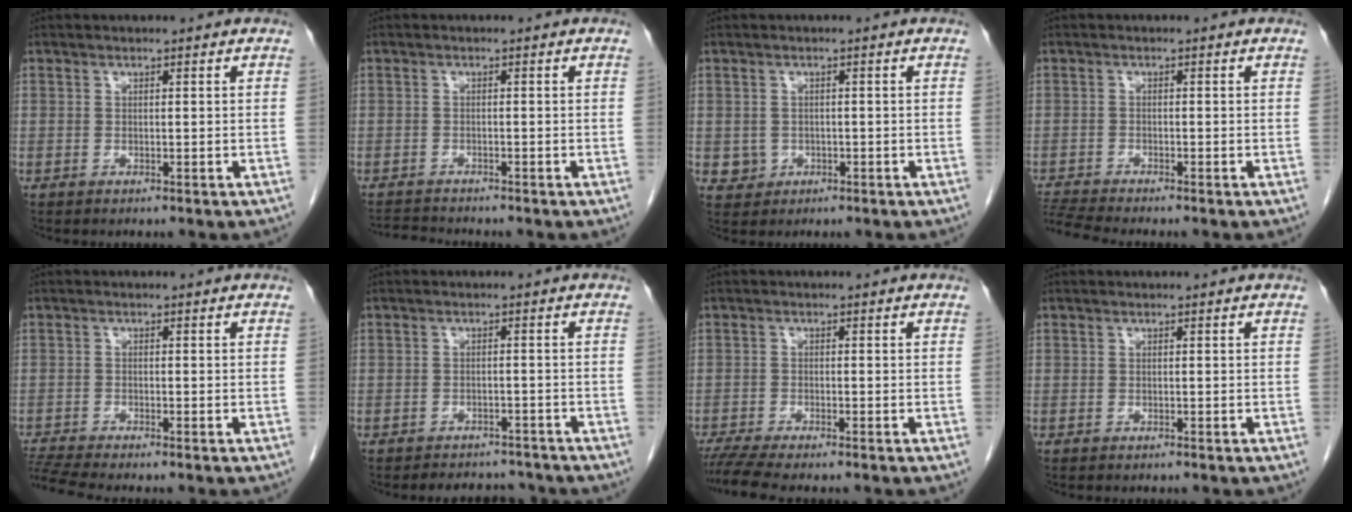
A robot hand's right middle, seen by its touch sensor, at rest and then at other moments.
{"total": 3.0, "force": [-3.0, -0.1, 0.3], "torque": [-0.006, -0.017, -0.052]}
{"total": 2.3, "force": [-0.4, 2.2, 0.4], "torque": [-0.003, 0.005, 0.001]}
{"total": 4.4, "force": [-4.1, -1.1, 0.9], "torque": [-0.026, -0.018, -0.077]}
{"total": 4.2, "force": [-3.8, -1.1, 1.2], "torque": [-0.034, -0.015, -0.073]}
{"total": 5.4, "force": [-5.1, 1.9, 0.5], "torque": [0.000, 0.004, -0.065]}
{"total": 4.8, "force": [-4.2, -0.4, 2.3], "torque": [-0.041, -0.014, -0.073]}
{"total": 0.0}